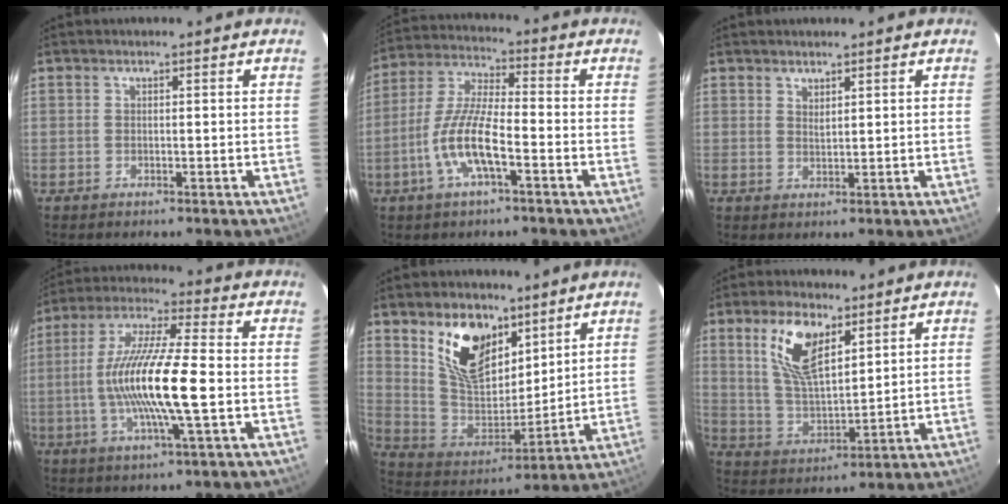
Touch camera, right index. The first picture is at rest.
{"total": 11.2, "force": [-4.4, 2.7, 9.9], "torque": [-0.213, 0.000, -0.086]}
{"total": 1.6, "force": [1.4, 0.5, 0.6], "torque": [-0.009, -0.001, 0.025]}
{"total": 16.2, "force": [-2.2, 1.7, 16.0], "torque": [-0.306, -0.002, -0.044]}
{"total": 15.5, "force": [9.0, 8.5, 9.2], "torque": [-0.178, -0.002, 0.179]}
{"total": 11.6, "force": [5.9, 5.0, 8.6], "torque": [-0.168, 0.008, 0.124]}